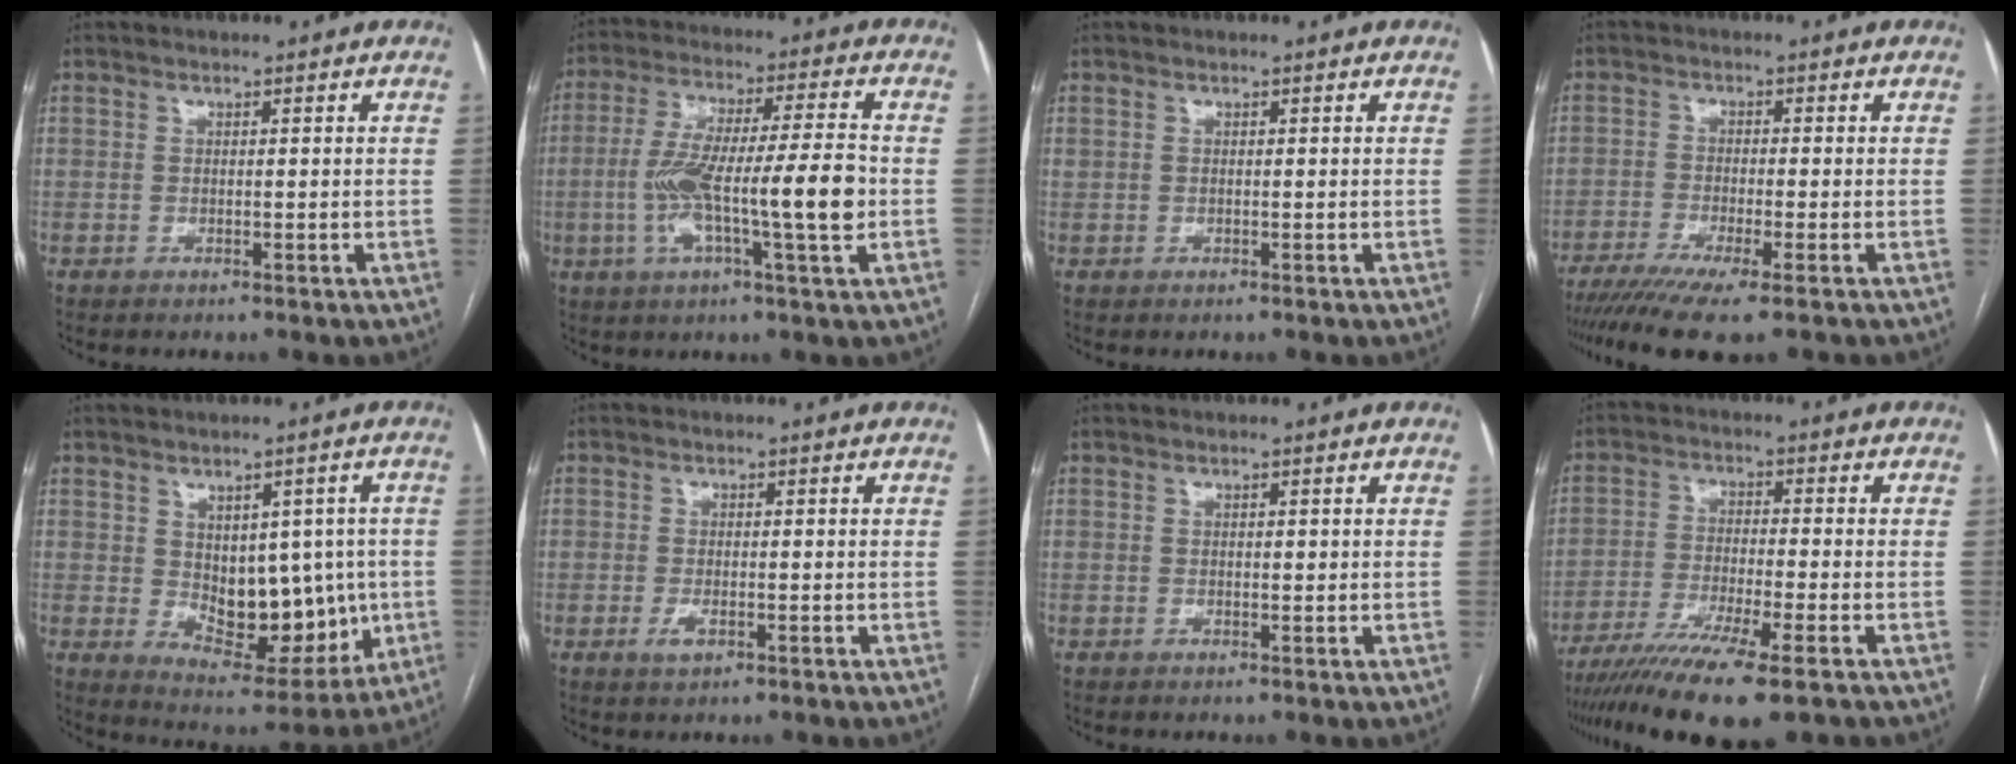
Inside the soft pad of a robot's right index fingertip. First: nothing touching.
{"total": 14.6, "force": [-2.5, 0.9, 14.4], "torque": [-0.259, 0.012, -0.045]}
{"total": 0.0}
{"total": 9.6, "force": [-7.1, 0.4, 6.5], "torque": [-0.104, -0.018, -0.115]}
{"total": 12.5, "force": [-0.2, 7.1, 10.4], "torque": [-0.133, 0.004, 0.024]}
{"total": 2.1, "force": [-0.9, 1.2, 1.5], "torque": [-0.028, 0.001, -0.012]}
{"total": 0.6, "force": [0.1, 0.3, 0.5], "torque": [-0.008, 0.001, 0.000]}
{"total": 13.0, "force": [-9.3, 0.6, 9.0], "torque": [-0.160, -0.030, -0.152]}